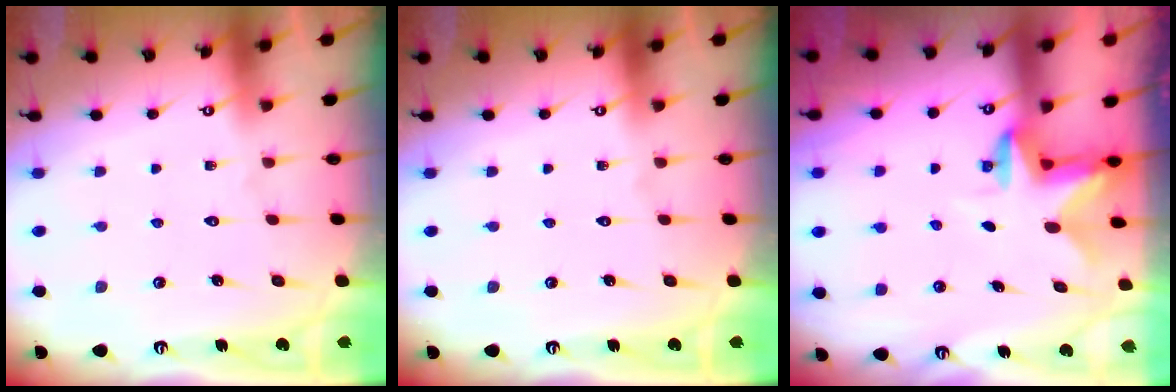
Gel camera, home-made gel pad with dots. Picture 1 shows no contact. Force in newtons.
{"total": 0.0}
{"total": 2.5, "press": 2.5, "slide": 0.5}